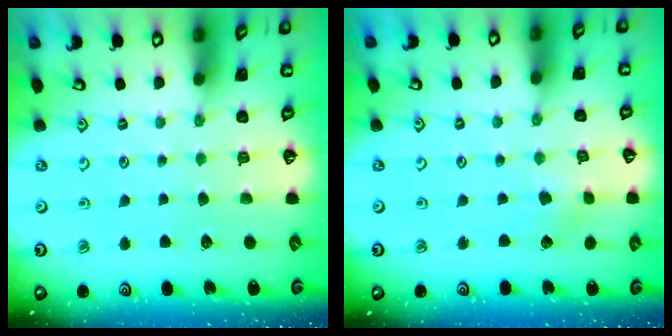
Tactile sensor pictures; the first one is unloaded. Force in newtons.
{"total": 1.7, "press": 1.7, "slide": 0.3}